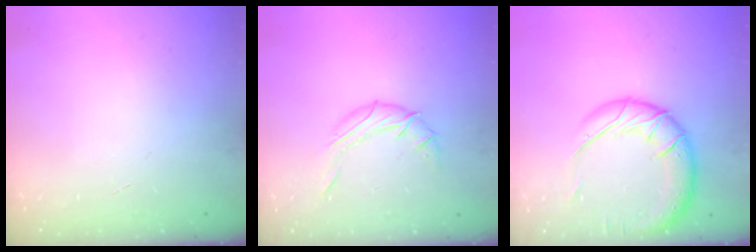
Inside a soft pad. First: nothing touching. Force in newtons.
{"total": 7.3, "press": 7.3, "slide": 0.7}
{"total": 15.9, "press": 15.5, "slide": 3.1}